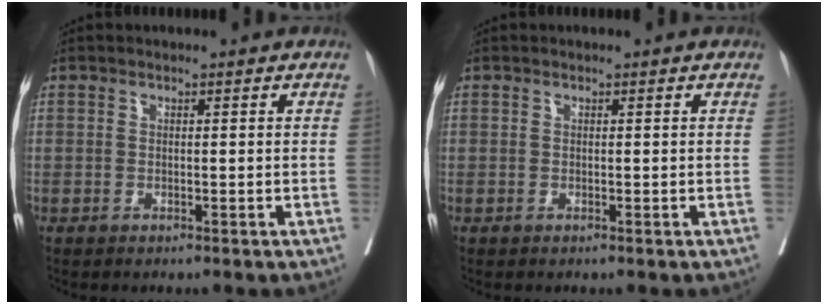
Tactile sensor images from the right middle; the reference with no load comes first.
{"total": 0.0}